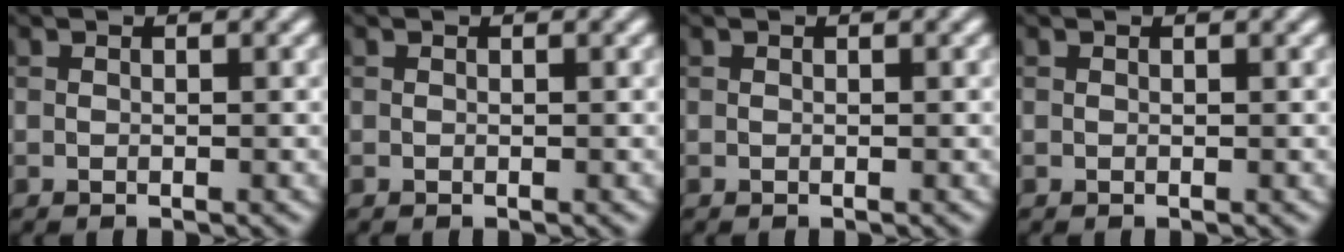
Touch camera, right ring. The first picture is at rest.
{"total": 0.0}
{"total": 0.0}
{"total": 0.0}